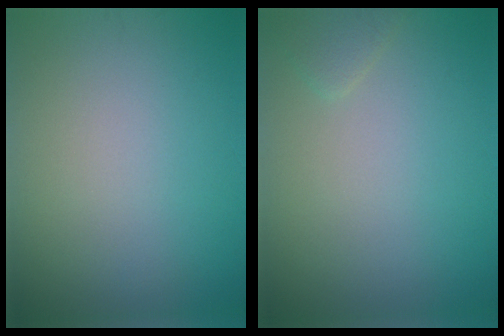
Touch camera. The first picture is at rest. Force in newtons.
{"total": 1.0, "press": 1.0, "slide": 0.0}